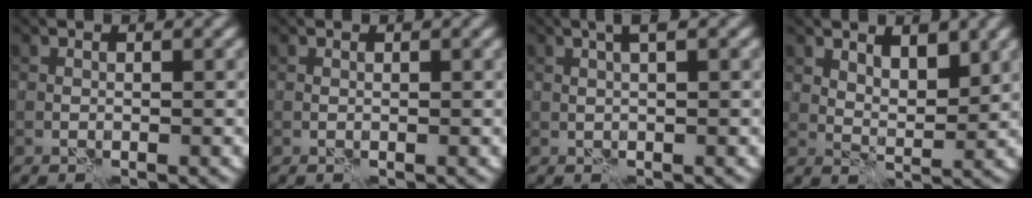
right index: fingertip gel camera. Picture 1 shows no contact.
{"total": 0.0}
{"total": 1.8, "force": [0.9, 0.1, 1.5], "torque": [-0.024, 0.000, 0.015]}
{"total": 3.1, "force": [2.0, 1.4, 1.9], "torque": [-0.033, -0.009, 0.037]}